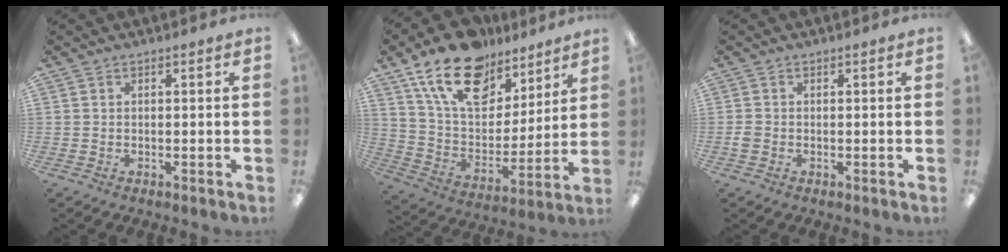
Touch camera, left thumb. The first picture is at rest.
{"total": 19.7, "force": [13.7, 10.4, 9.6], "torque": [-0.179, -0.074, 0.246]}
{"total": 1.5, "force": [-0.5, 1.2, 0.7], "torque": [-0.012, 0.002, -0.008]}